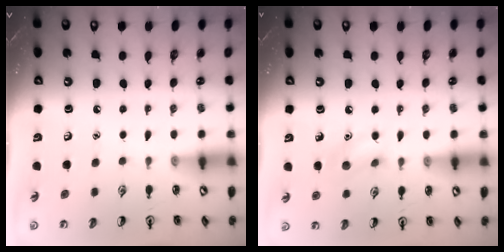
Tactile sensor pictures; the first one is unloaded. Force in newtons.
{"total": 7.8, "press": 7.6, "slide": 1.8}